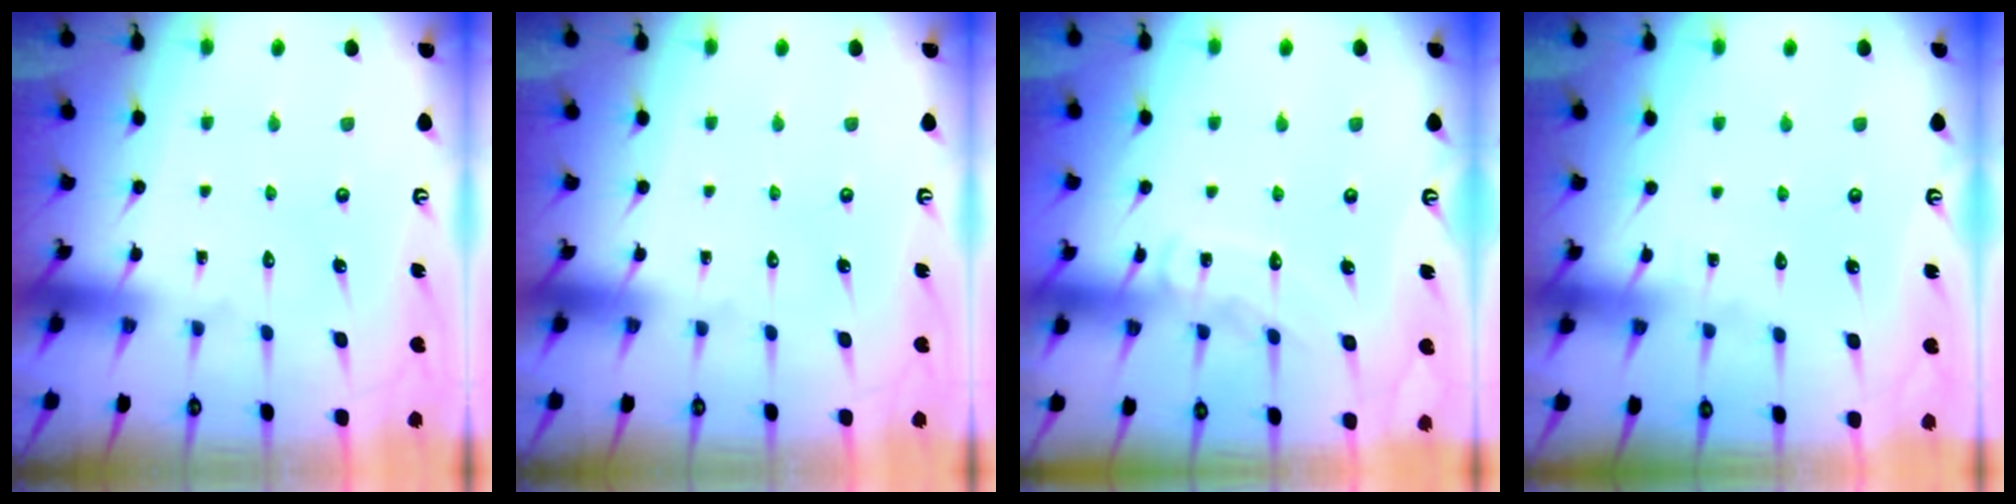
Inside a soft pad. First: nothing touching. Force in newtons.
{"total": 0.0}
{"total": 8.1, "press": 8.1, "slide": 0.7}
{"total": 2.7, "press": 2.7, "slide": 0.4}